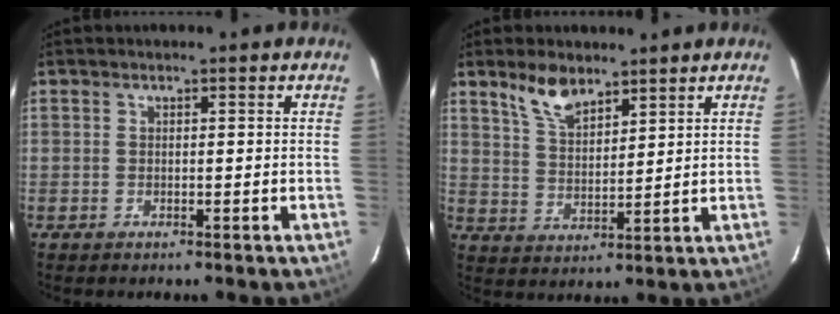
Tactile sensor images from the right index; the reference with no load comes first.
{"total": 7.1, "force": [5.3, 2.9, 3.8], "torque": [-0.068, 0.007, 0.106]}